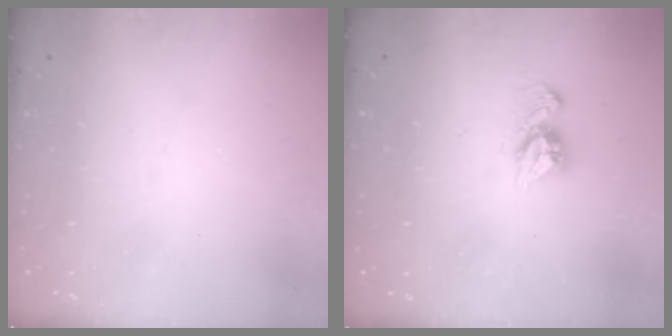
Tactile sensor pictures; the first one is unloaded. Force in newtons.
{"total": 7.8, "press": 7.8, "slide": 0.6}